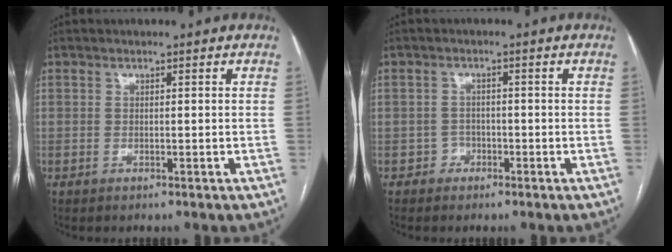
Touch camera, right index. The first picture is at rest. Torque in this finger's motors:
{"motor_torque": [-0.18, 0.05, -0.03, -0.04]}